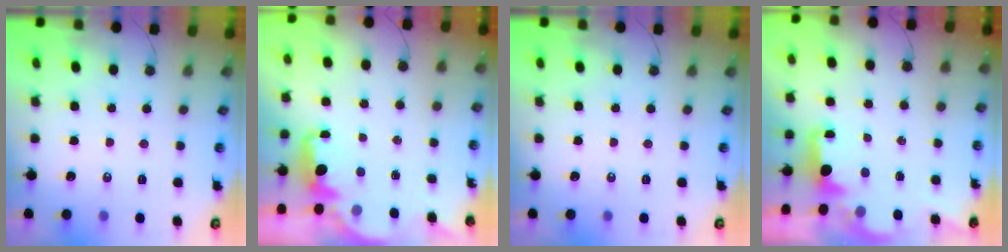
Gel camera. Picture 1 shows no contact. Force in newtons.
{"total": 2.2, "press": 2.1, "slide": 0.7}
{"total": 0.0}
{"total": 2.1, "press": 2.0, "slide": 0.8}